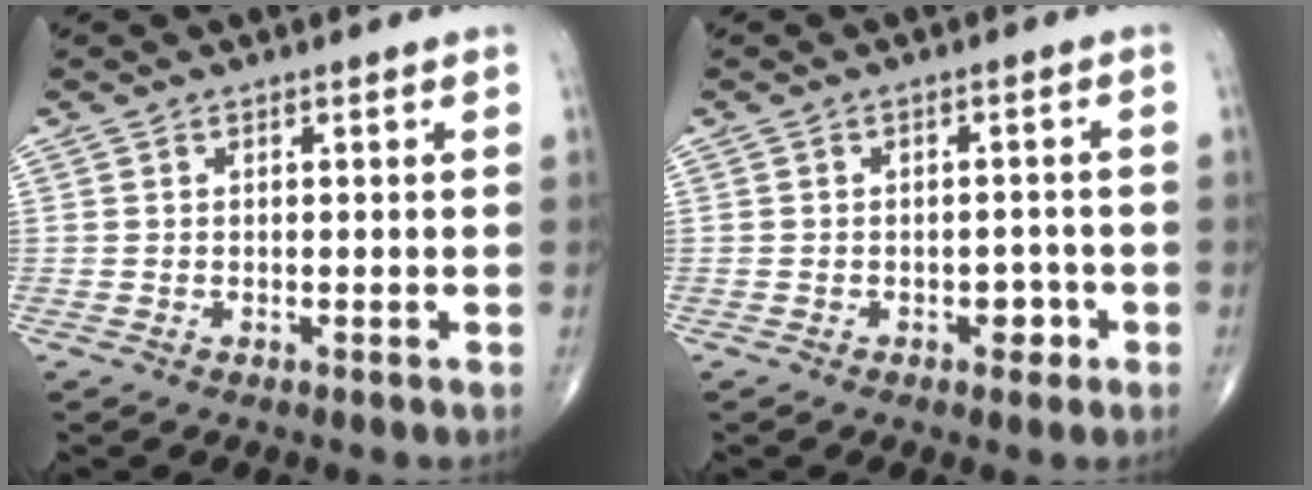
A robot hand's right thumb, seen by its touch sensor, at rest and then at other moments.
{"total": 3.0, "force": [-1.3, 2.0, 1.8], "torque": [-0.008, 0.011, -0.017]}